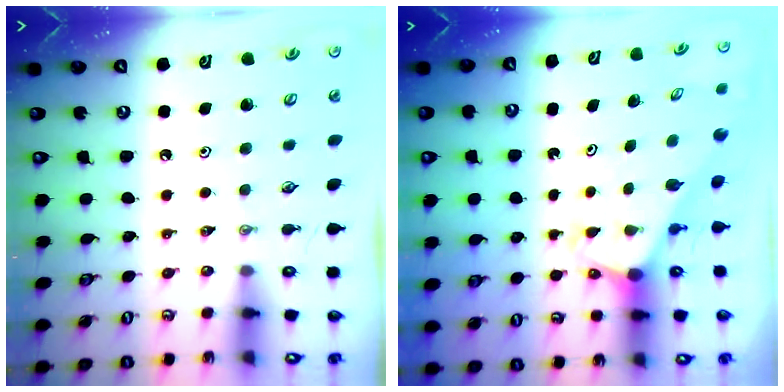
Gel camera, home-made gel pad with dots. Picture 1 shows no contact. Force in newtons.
{"total": 1.9, "press": 1.9, "slide": 0.1}